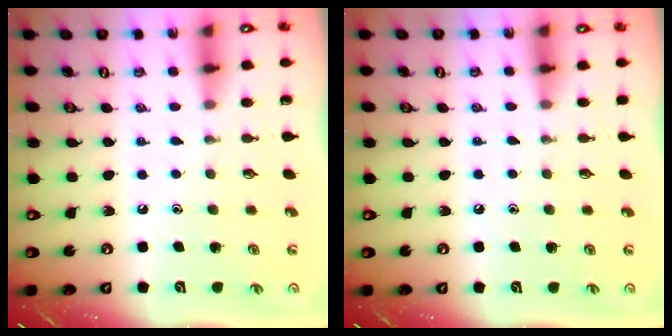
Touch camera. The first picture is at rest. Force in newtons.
{"total": 3.3, "press": 3.2, "slide": 0.5}